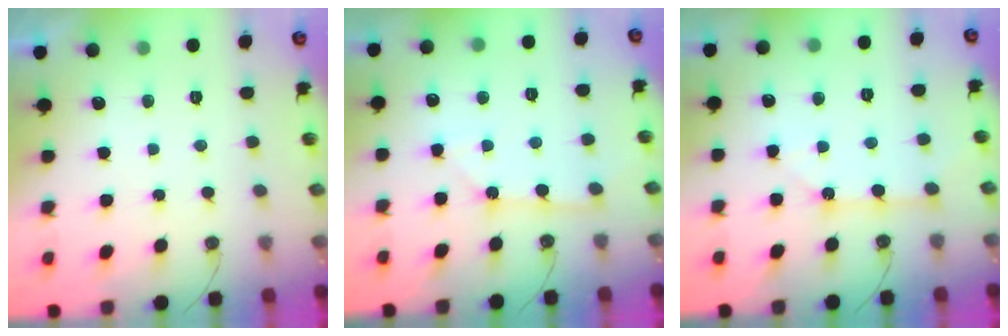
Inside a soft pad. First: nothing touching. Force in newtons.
{"total": 2.3, "press": 2.3, "slide": 0.2}
{"total": 6.0, "press": 6.0, "slide": 0.5}